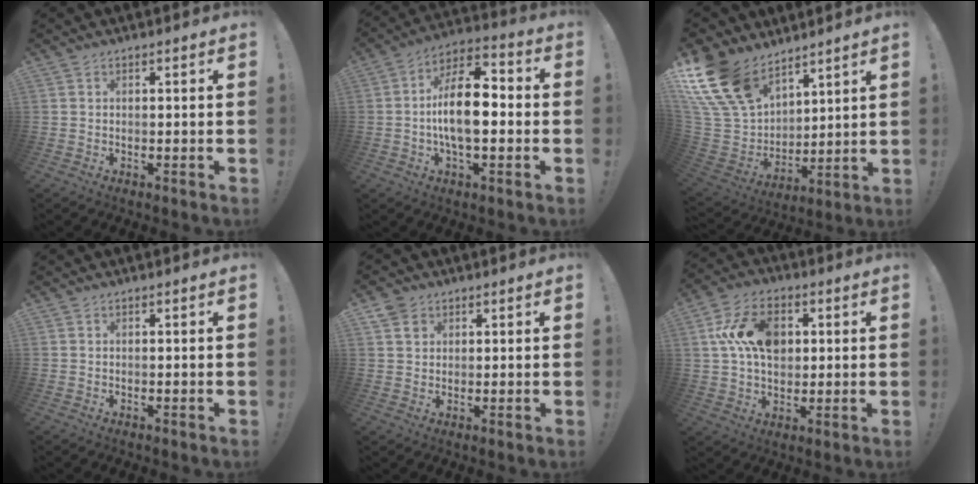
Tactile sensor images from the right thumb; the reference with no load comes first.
{"total": 14.8, "force": [-2.0, 7.3, 12.7], "torque": [-0.230, 0.013, -0.042]}
{"total": 20.2, "force": [12.8, 12.3, 9.6], "torque": [-0.199, -0.076, 0.252]}
{"total": 0.0}
{"total": 4.7, "force": [2.6, 3.6, 1.5], "torque": [-0.021, -0.009, 0.050]}
{"total": 15.3, "force": [3.1, 10.8, 10.4], "torque": [-0.168, 0.008, 0.061]}